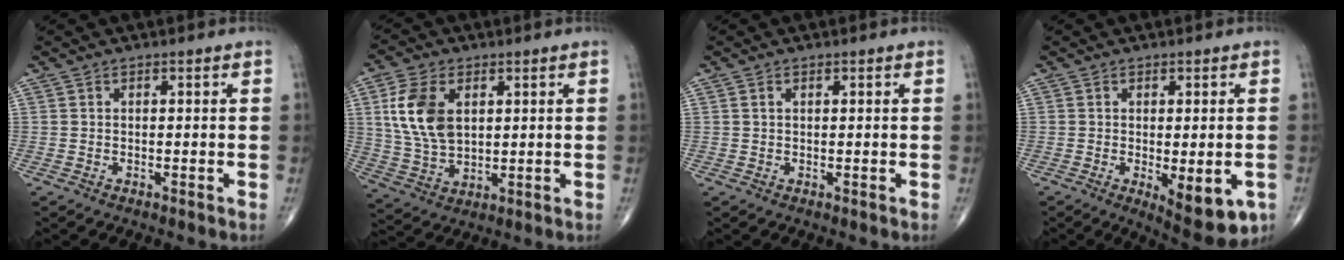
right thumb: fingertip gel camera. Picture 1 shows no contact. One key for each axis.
{"total": 11.6, "fx": 3.1, "fy": 7.1, "fz": 8.6, "tx": -0.166, "ty": -0.009, "tz": 0.065}
{"total": 0.8, "fx": 0.3, "fy": 0.4, "fz": 0.5, "tx": -0.008, "ty": 0.002, "tz": 0.006}
{"total": 9.8, "fx": -3.3, "fy": 3.7, "fz": 8.4, "tx": -0.096, "ty": -0.012, "tz": -0.038}